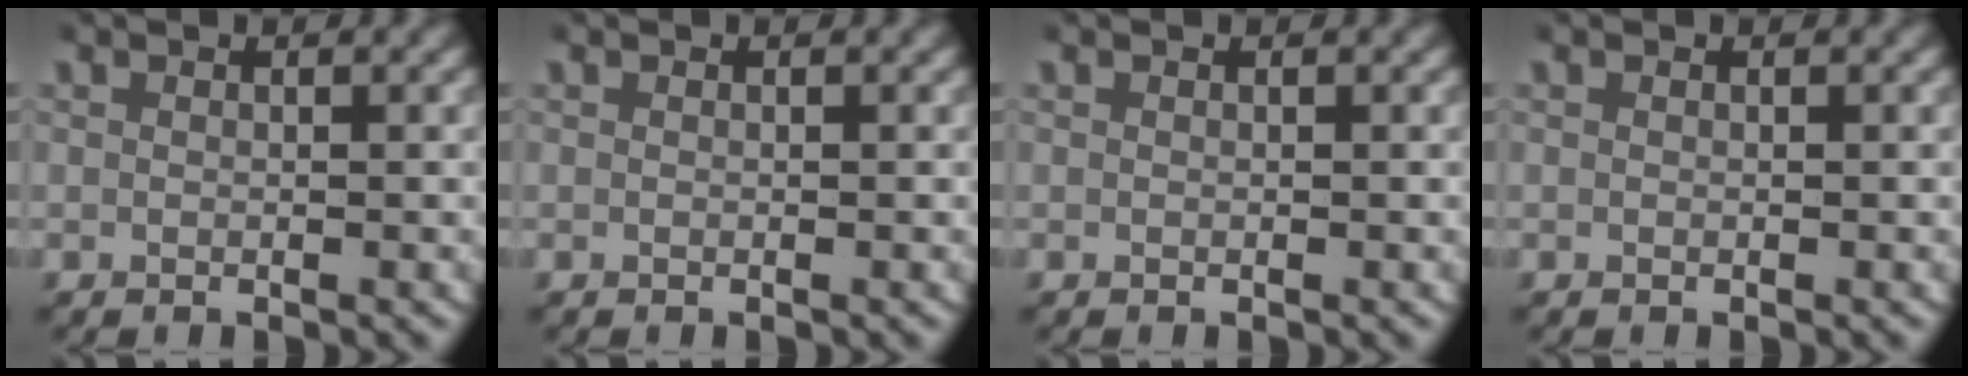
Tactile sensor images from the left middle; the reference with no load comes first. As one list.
[{"total": 0.0}, {"total": 0.0}, {"total": 0.0}]